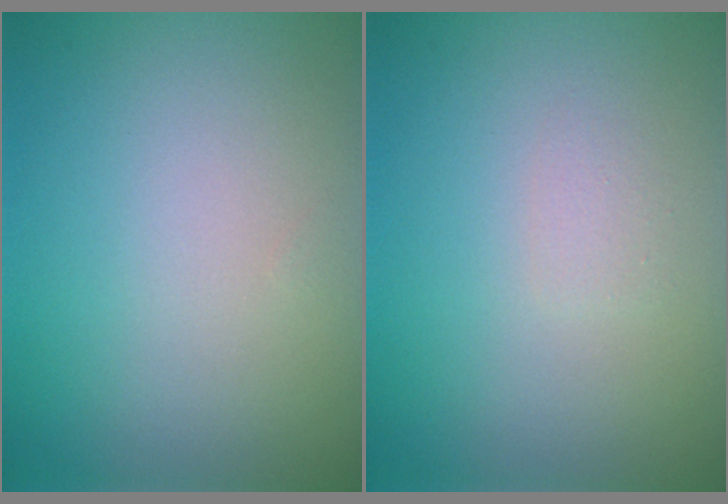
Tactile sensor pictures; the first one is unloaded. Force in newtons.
{"total": 0.7, "press": 0.7, "slide": 0.1}